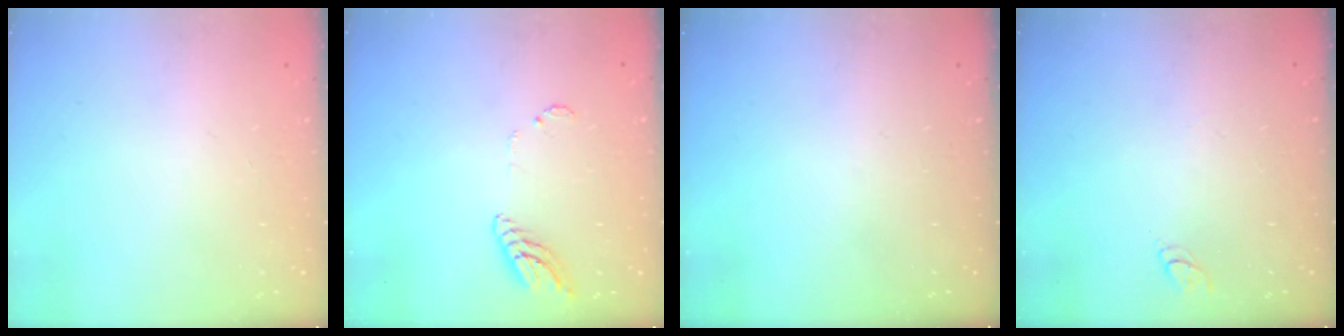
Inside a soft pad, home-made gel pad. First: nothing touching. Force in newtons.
{"total": 8.8, "press": 8.8, "slide": 0.9}
{"total": 0.0}
{"total": 4.0, "press": 3.9, "slide": 0.3}